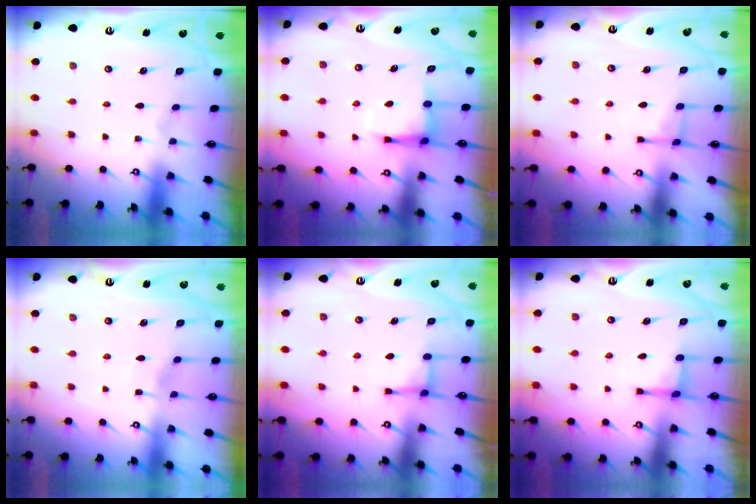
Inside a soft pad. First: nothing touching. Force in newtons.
{"total": 4.3, "press": 4.3, "slide": 0.1}
{"total": 3.8, "press": 3.7, "slide": 0.7}
{"total": 2.6, "press": 2.6, "slide": 0.3}
{"total": 3.2, "press": 3.2, "slide": 0.5}
{"total": 2.6, "press": 2.6, "slide": 0.7}